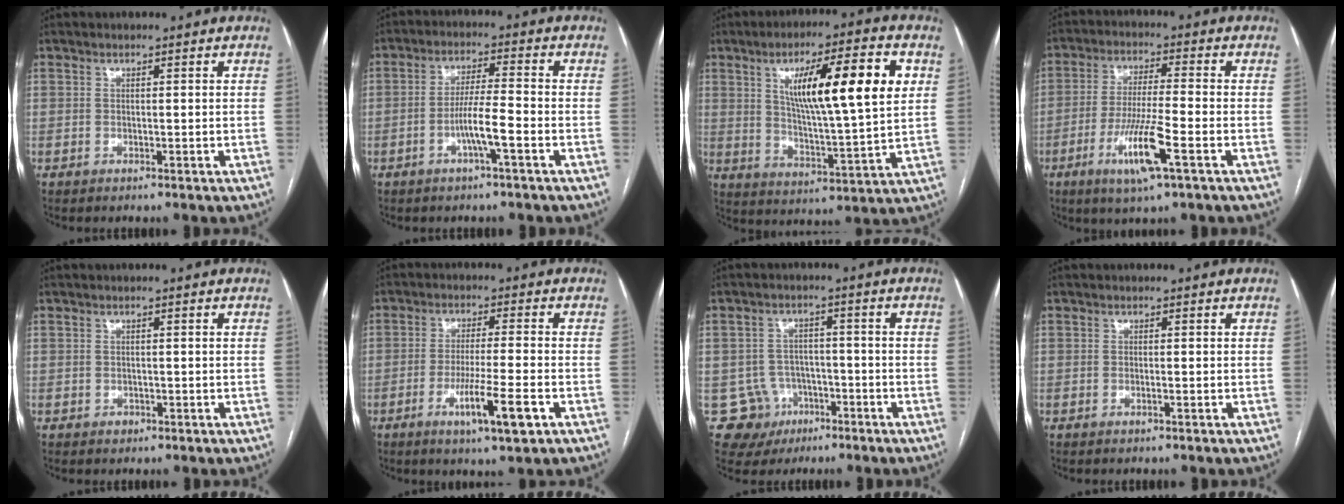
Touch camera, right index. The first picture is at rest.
{"total": 5.8, "force": [-2.4, -0.1, 5.3], "torque": [-0.101, 0.005, -0.044]}
{"total": 16.9, "force": [5.2, 1.5, 16.0], "torque": [-0.261, 0.008, 0.079]}
{"total": 9.9, "force": [-4.2, 0.2, 9.0], "torque": [-0.172, -0.015, -0.077]}
{"total": 0.7, "force": [-0.4, 0.6, 0.1], "torque": [-0.002, 0.003, -0.004]}
{"total": 8.3, "force": [-3.6, 0.0, 7.4], "torque": [-0.129, -0.017, -0.059]}
{"total": 6.8, "force": [-2.8, 6.3, 0.0], "torque": [0.007, 0.013, -0.035]}
{"total": 0.5, "force": [-0.2, 0.0, 0.5], "torque": [-0.010, 0.000, -0.003]}